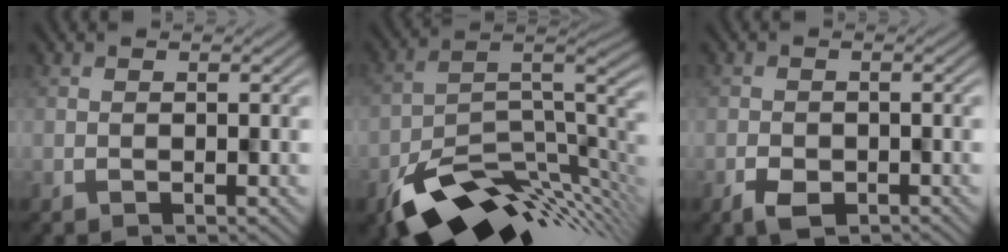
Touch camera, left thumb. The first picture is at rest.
{"total": 12.3, "force": [-6.3, 5.9, 8.7], "torque": [-0.159, -0.029, -0.090]}
{"total": 3.0, "force": [-1.7, 1.8, 1.6], "torque": [-0.026, -0.006, -0.032]}